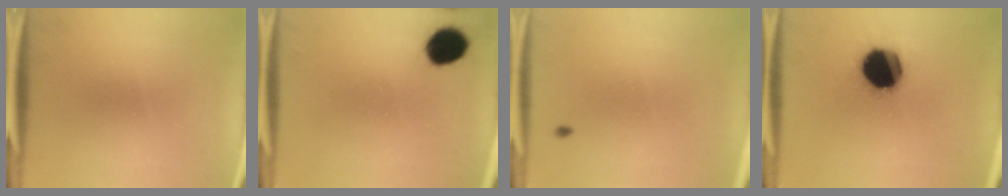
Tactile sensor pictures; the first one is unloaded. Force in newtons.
{"total": 8.8}
{"total": 0.9}
{"total": 18.9}